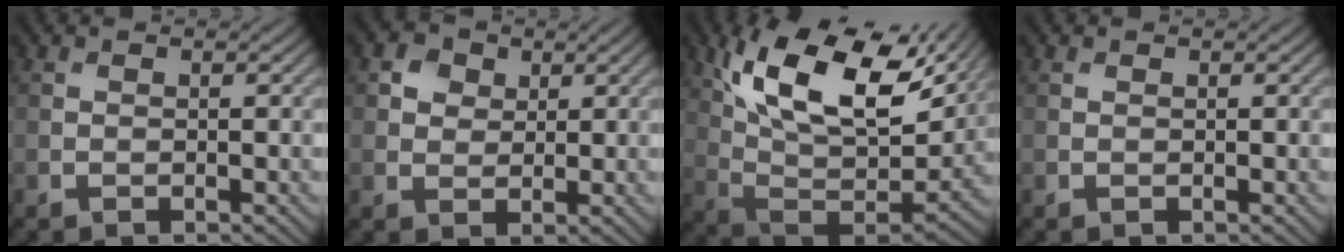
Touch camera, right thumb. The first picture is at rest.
{"total": 3.5, "force": [1.5, 2.8, 1.5], "torque": [-0.035, 0.001, 0.022]}
{"total": 17.2, "force": [8.5, 8.2, 12.5], "torque": [-0.261, 0.015, 0.161]}
{"total": 0.0}